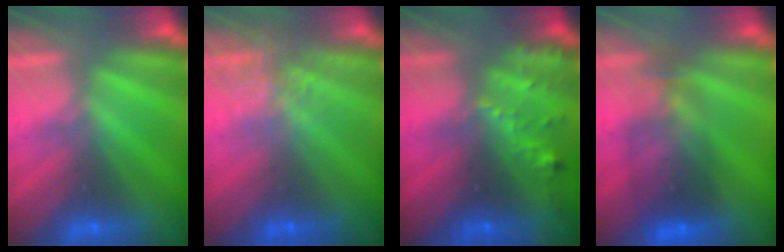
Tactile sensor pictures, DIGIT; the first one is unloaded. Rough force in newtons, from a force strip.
{"total": 2.7}
{"total": 8.5}
{"total": 7.1}